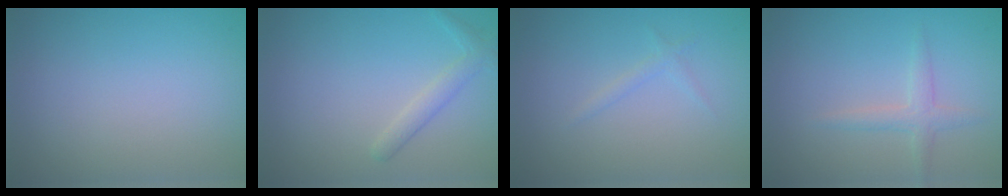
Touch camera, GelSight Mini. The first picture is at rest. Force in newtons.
{"total": 1.6, "press": 1.6, "slide": 0.1}
{"total": 0.8, "press": 0.8, "slide": 0.0}
{"total": 1.7, "press": 1.7, "slide": 0.1}